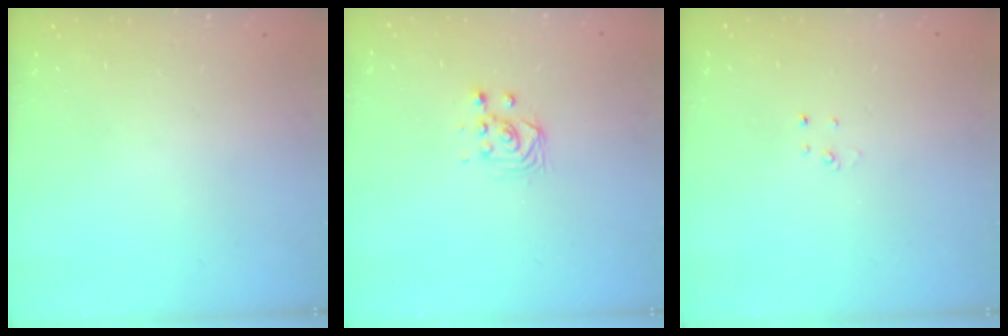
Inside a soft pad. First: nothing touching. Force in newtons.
{"total": 3.3, "press": 3.1, "slide": 1.0}
{"total": 2.0, "press": 2.0, "slide": 0.2}